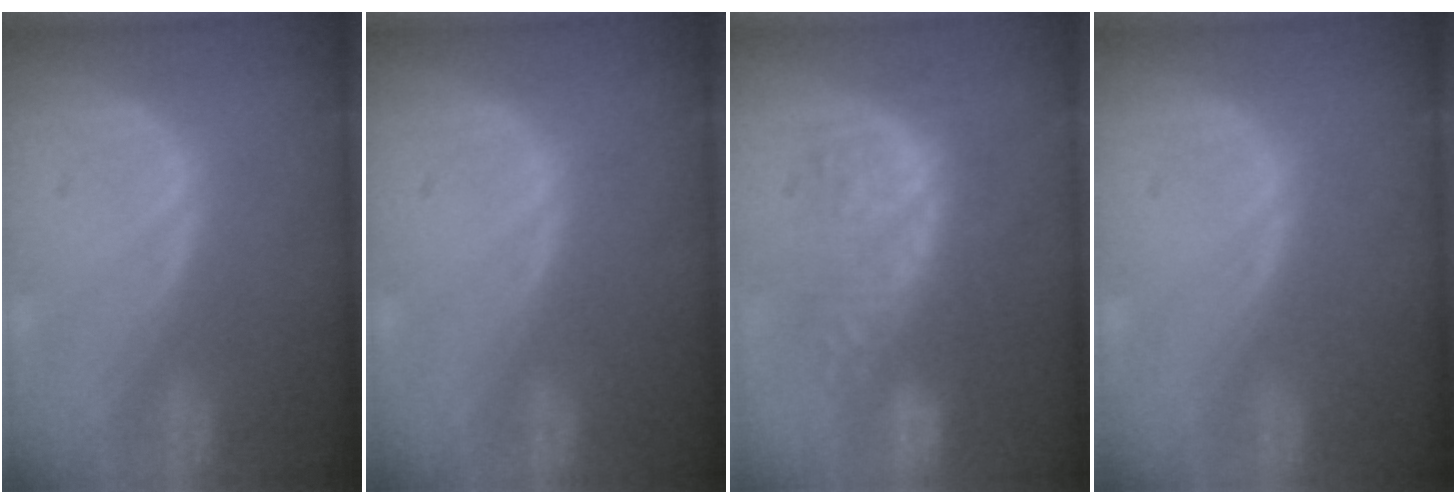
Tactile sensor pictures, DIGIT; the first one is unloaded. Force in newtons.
{"total": 0.0}
{"total": 8.9, "press": 8.7, "slide": 1.9}
{"total": 0.0}